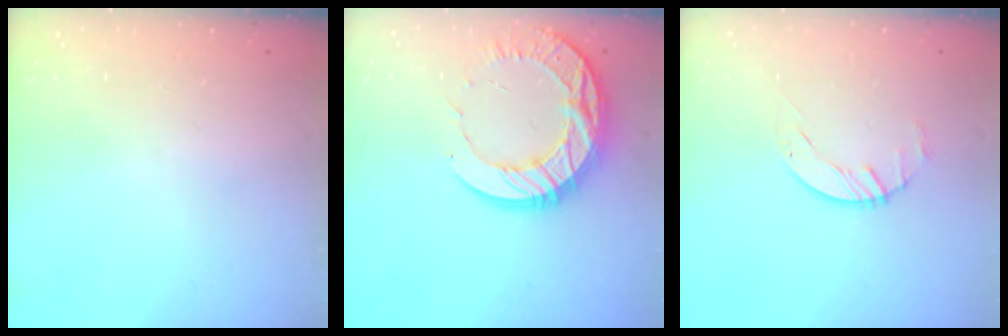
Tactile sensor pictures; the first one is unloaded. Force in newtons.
{"total": 17.9, "press": 17.8, "slide": 1.6}
{"total": 1.4, "press": 1.4, "slide": 0.2}